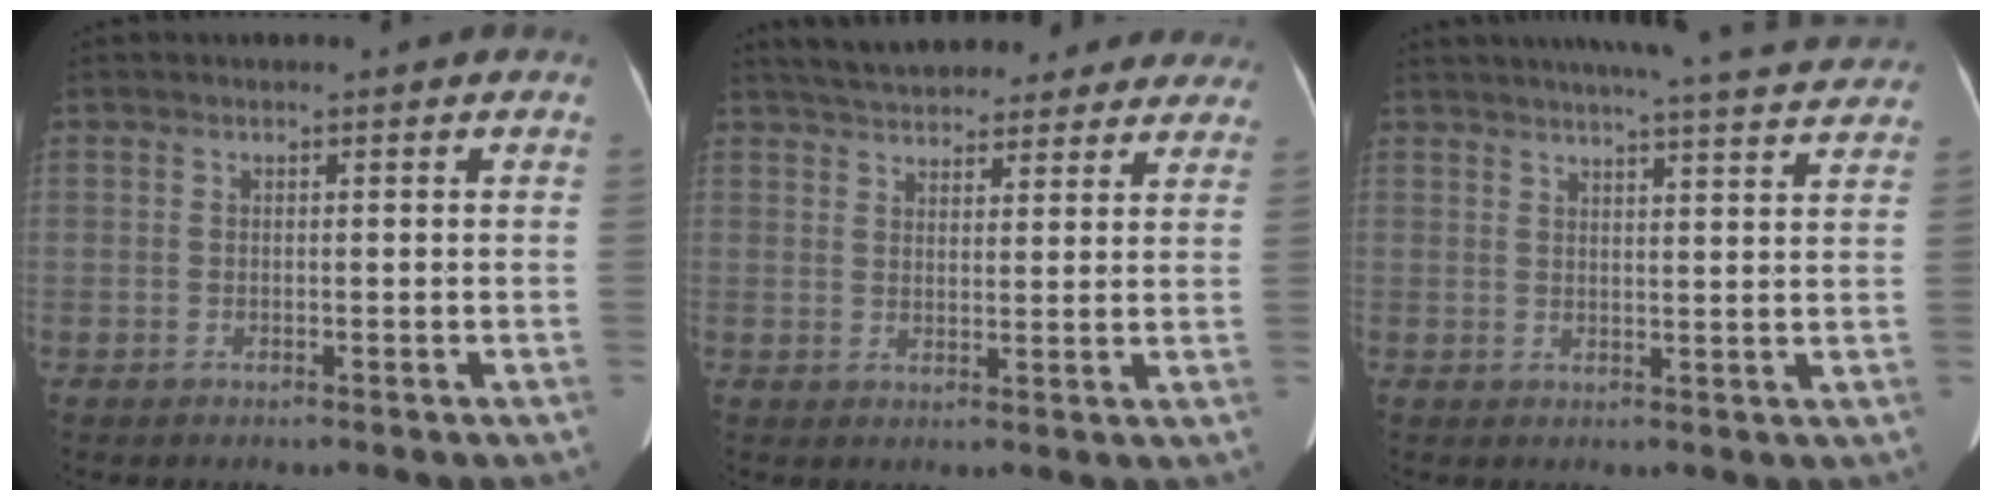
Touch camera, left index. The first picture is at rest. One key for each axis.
{"total": 21.2, "fx": 18.8, "fy": 6.8, "fz": 7.1, "tx": -0.116, "ty": 0.031, "tz": 0.241}
{"total": 20.1, "fx": 18.6, "fy": 0.8, "fz": 7.5, "tx": -0.111, "ty": -0.005, "tz": 0.224}